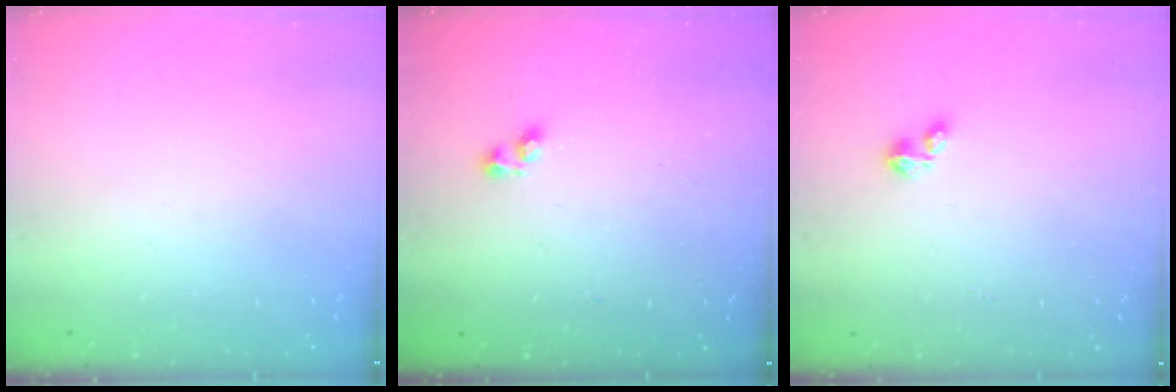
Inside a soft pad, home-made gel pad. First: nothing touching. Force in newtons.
{"total": 0.9, "press": 0.4, "slide": 0.8}
{"total": 1.6, "press": 1.6, "slide": 0.3}